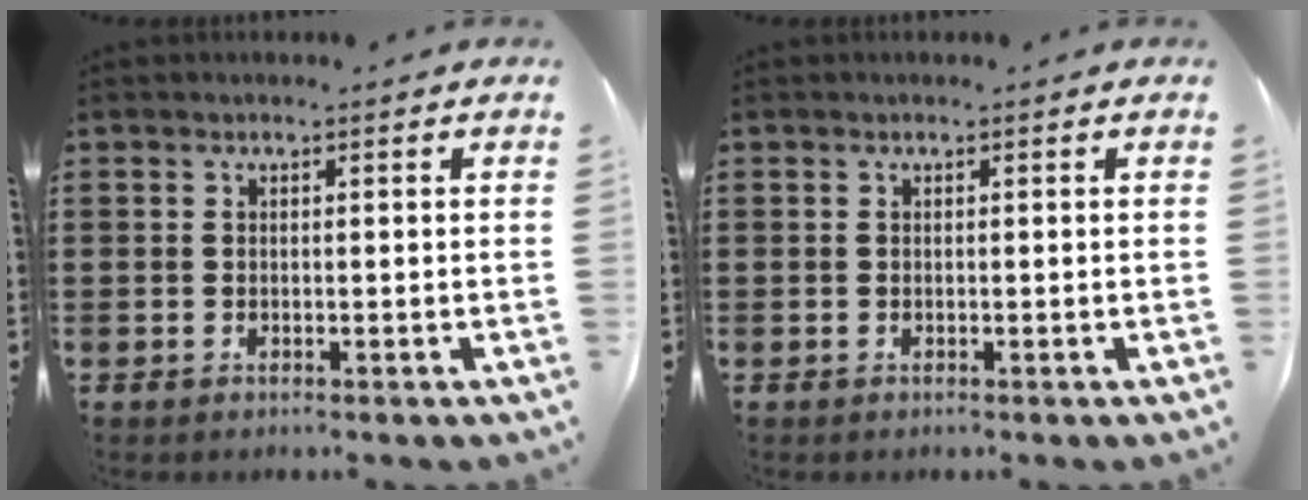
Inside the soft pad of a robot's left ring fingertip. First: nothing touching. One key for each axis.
{"total": 0.0}